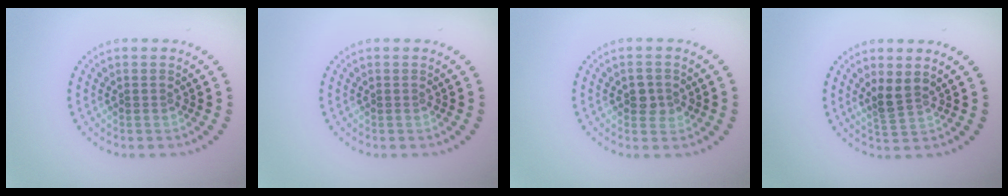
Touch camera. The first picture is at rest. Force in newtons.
{"total": 0.0}
{"total": 1.8, "press": 1.8, "slide": 0.1}
{"total": 2.2, "press": 1.7, "slide": 1.4}